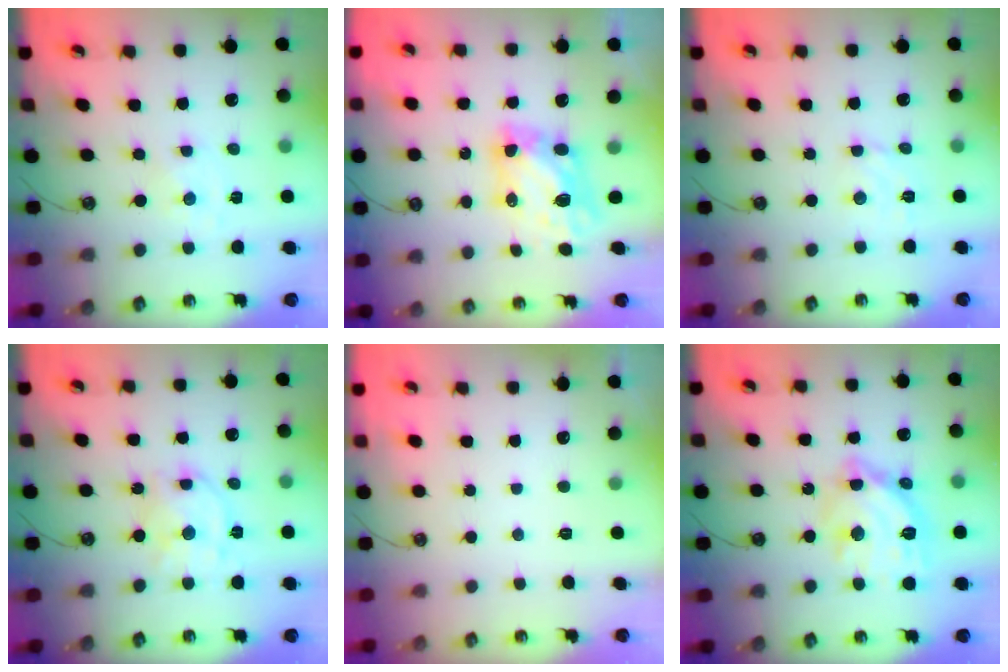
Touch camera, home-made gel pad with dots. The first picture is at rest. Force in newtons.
{"total": 6.5, "press": 6.5, "slide": 0.6}
{"total": 2.9, "press": 2.8, "slide": 0.3}
{"total": 12.6, "press": 12.5, "slide": 0.9}
{"total": 0.0}
{"total": 16.0, "press": 16.0, "slide": 1.4}